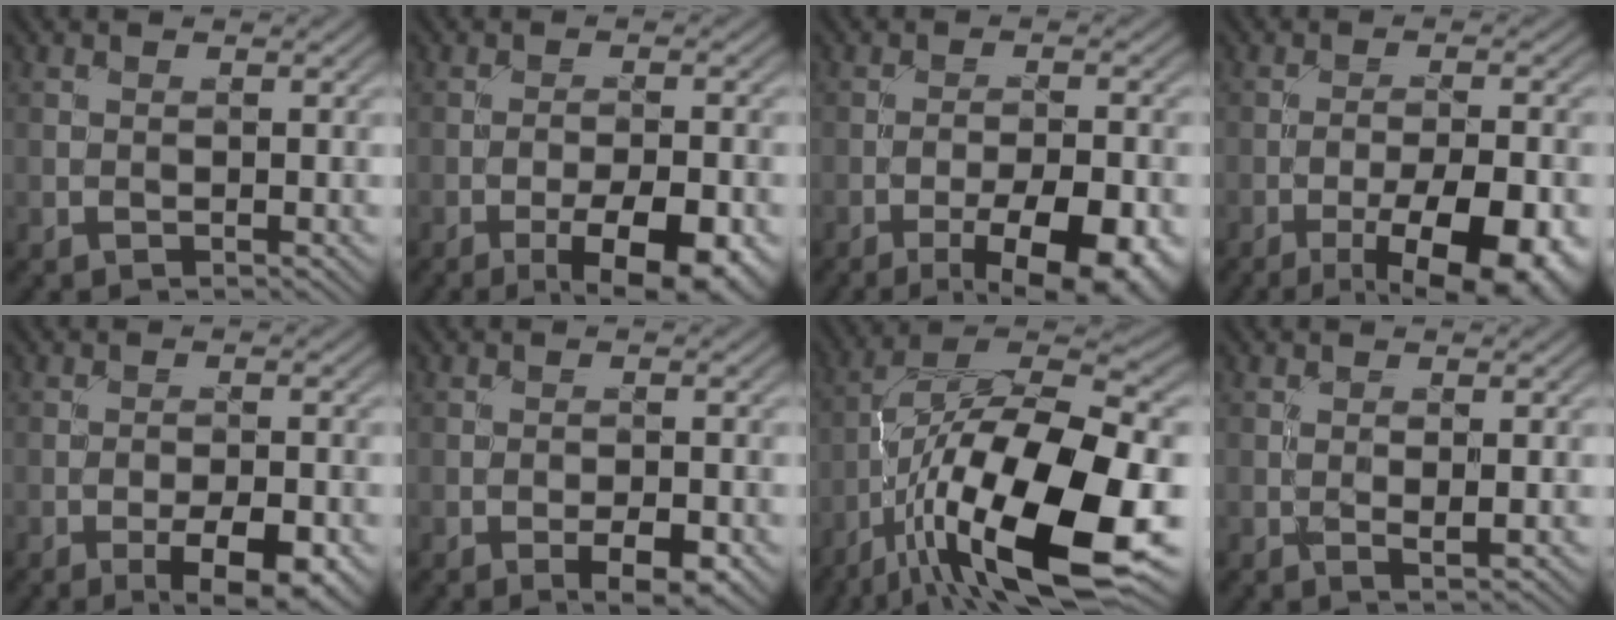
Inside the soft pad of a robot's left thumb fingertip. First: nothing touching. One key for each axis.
{"total": 9.5, "fx": -5.1, "fy": 3.0, "fz": 7.4, "tx": -0.117, "ty": -0.007, "tz": -0.065}
{"total": 11.6, "fx": -6.5, "fy": 3.6, "fz": 8.8, "tx": -0.130, "ty": -0.006, "tz": -0.083}
{"total": 12.9, "fx": -7.0, "fy": 4.1, "fz": 10.0, "tx": -0.149, "ty": -0.012, "tz": -0.090}
{"total": 6.7, "fx": -3.3, "fy": 2.1, "fz": 5.4, "tx": -0.081, "ty": 0.000, "tz": -0.044}
{"total": 4.2, "fx": -2.1, "fy": 1.4, "fz": 3.3, "tx": -0.051, "ty": 0.003, "tz": -0.029}
{"total": 18.9, "fx": -6.7, "fy": 7.0, "fz": 16.2, "tx": -0.305, "ty": -0.005, "tz": -0.116}
{"total": 1.7, "fx": 0.0, "fy": 0.5, "fz": 1.6, "tx": -0.029, "ty": -0.002, "tz": 0.002}